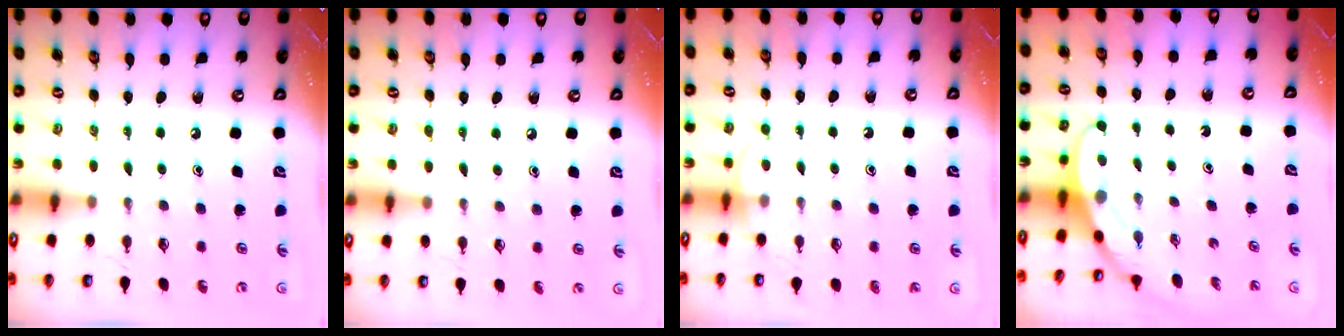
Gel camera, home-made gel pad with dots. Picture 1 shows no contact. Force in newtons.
{"total": 4.4, "press": 4.3, "slide": 0.3}
{"total": 5.4, "press": 5.4, "slide": 0.5}
{"total": 3.6, "press": 3.6, "slide": 0.3}